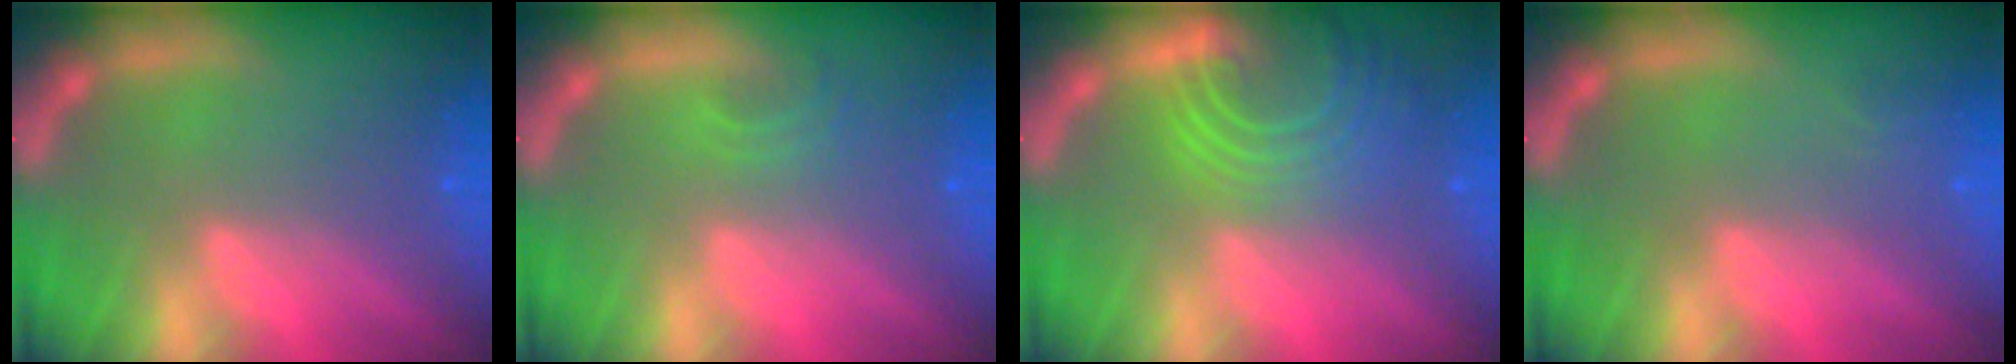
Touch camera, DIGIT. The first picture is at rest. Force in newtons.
{"total": 1.4}
{"total": 9.0}
{"total": 0.9}